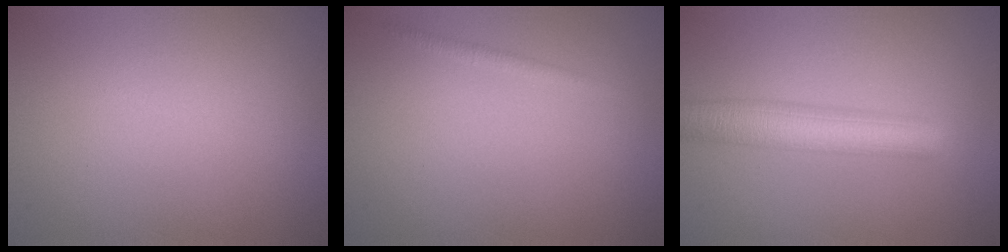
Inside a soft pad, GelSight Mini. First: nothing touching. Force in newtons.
{"total": 0.9, "press": 0.9, "slide": 0.1}
{"total": 5.5, "press": 5.5, "slide": 0.1}